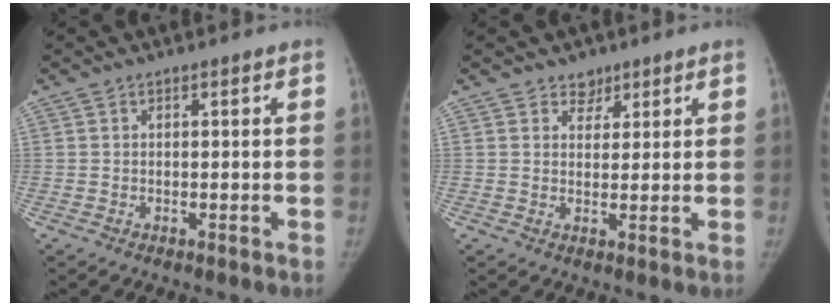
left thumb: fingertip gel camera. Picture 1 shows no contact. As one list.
[{"total": 3.0, "force": [2.1, 2.0, 0.5], "torque": [0.015, -0.012, 0.029]}]